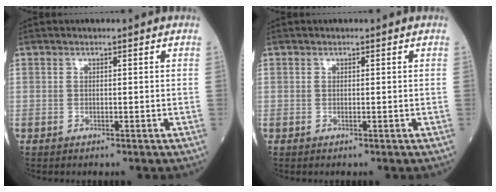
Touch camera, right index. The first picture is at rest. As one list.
[{"total": 0.0}]